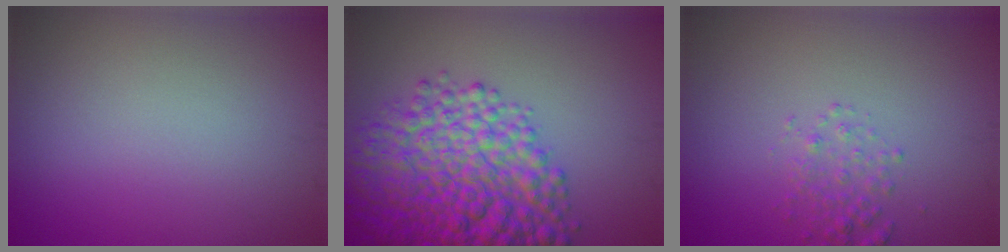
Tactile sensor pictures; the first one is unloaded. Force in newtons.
{"total": 10.2, "press": 10.2, "slide": 0.4}
{"total": 1.7, "press": 1.7, "slide": 0.1}